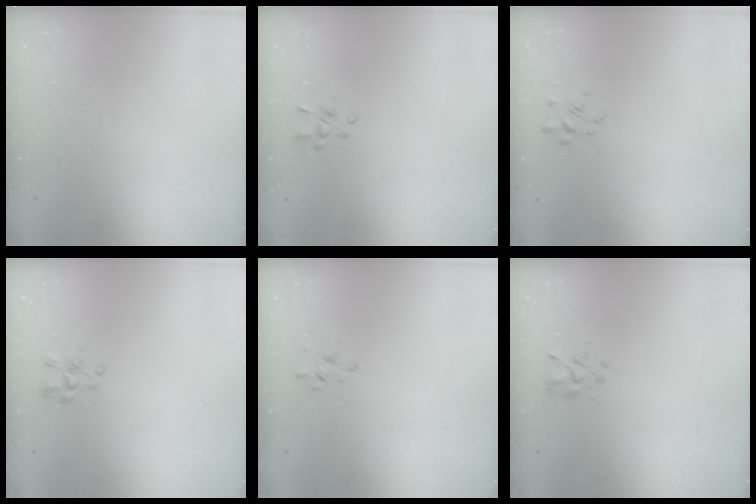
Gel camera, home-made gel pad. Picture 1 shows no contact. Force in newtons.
{"total": 3.4, "press": 3.2, "slide": 1.1}
{"total": 2.6, "press": 2.3, "slide": 1.2}
{"total": 3.2, "press": 3.2, "slide": 0.5}
{"total": 2.1, "press": 2.0, "slide": 0.6}
{"total": 3.1, "press": 3.0, "slide": 0.8}